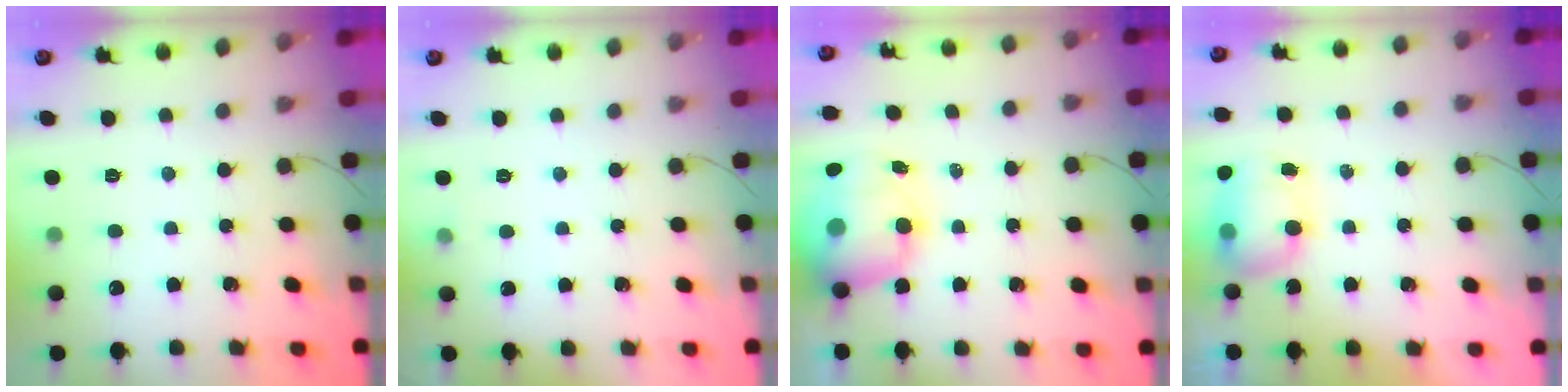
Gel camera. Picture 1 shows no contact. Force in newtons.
{"total": 2.7, "press": 2.0, "slide": 1.8}
{"total": 13.5, "press": 13.0, "slide": 3.5}
{"total": 11.5, "press": 8.8, "slide": 7.4}